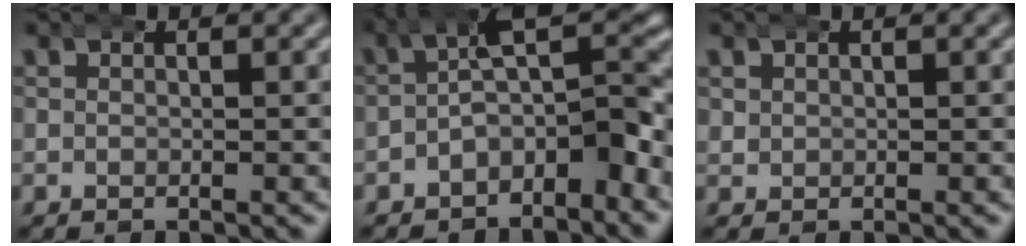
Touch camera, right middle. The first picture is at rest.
{"total": 7.1, "force": [-1.4, 3.6, 6.0], "torque": [-0.063, 0.004, -0.029]}
{"total": 1.1, "force": [0.5, 0.9, 0.3], "torque": [-0.014, -0.002, 0.017]}